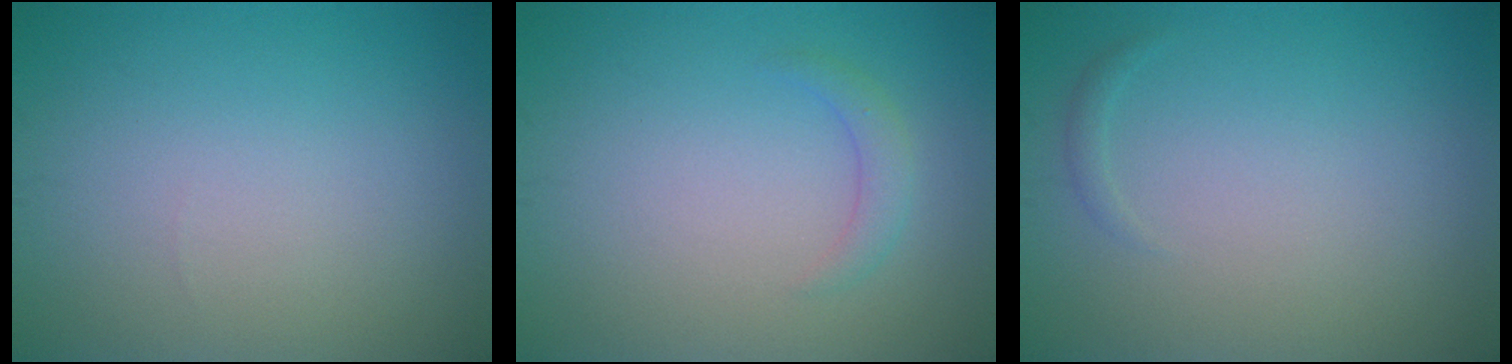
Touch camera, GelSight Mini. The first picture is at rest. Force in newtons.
{"total": 1.4, "press": 1.4, "slide": 0.0}
{"total": 0.5, "press": 0.5, "slide": 0.0}